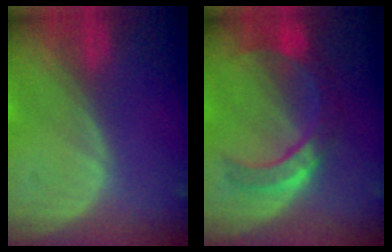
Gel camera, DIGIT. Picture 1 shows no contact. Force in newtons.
{"total": 7.0, "press": 6.9, "slide": 1.1}